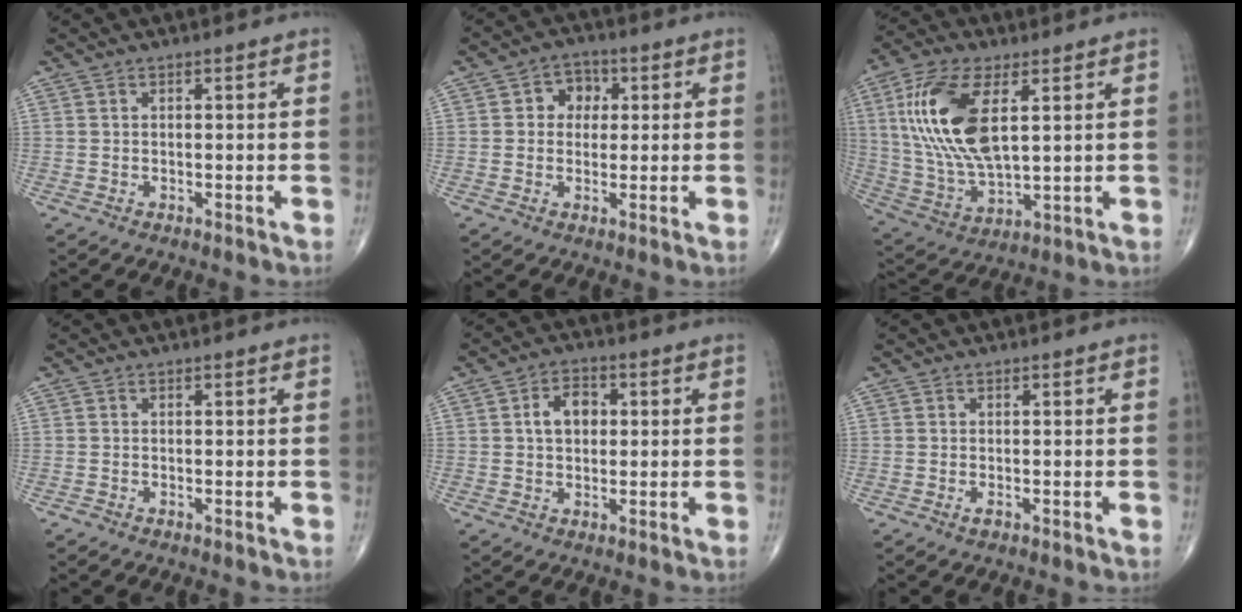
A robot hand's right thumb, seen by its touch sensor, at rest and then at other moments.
{"total": 5.4, "force": [1.0, 4.6, 2.6], "torque": [-0.004, 0.008, 0.008]}
{"total": 18.1, "force": [4.8, 8.3, 15.4], "torque": [-0.322, -0.013, 0.096]}
{"total": 0.0}
{"total": 5.9, "force": [0.9, 4.2, 4.1], "torque": [-0.055, 0.013, 0.010]}
{"total": 1.0, "force": [-0.5, 0.4, 0.8], "torque": [-0.015, -0.002, -0.008]}